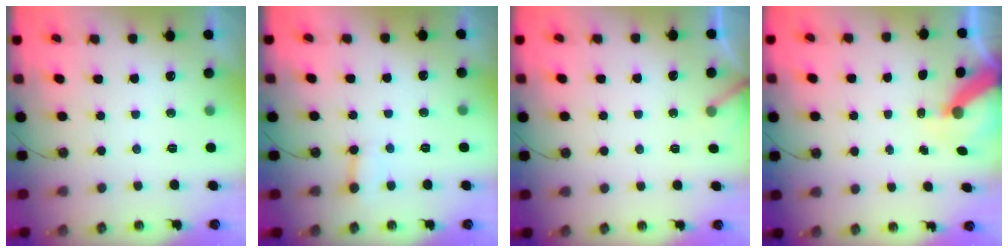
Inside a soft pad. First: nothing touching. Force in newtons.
{"total": 4.2, "press": 4.2, "slide": 0.3}
{"total": 1.9, "press": 1.9, "slide": 0.1}
{"total": 8.0, "press": 8.0, "slide": 0.8}